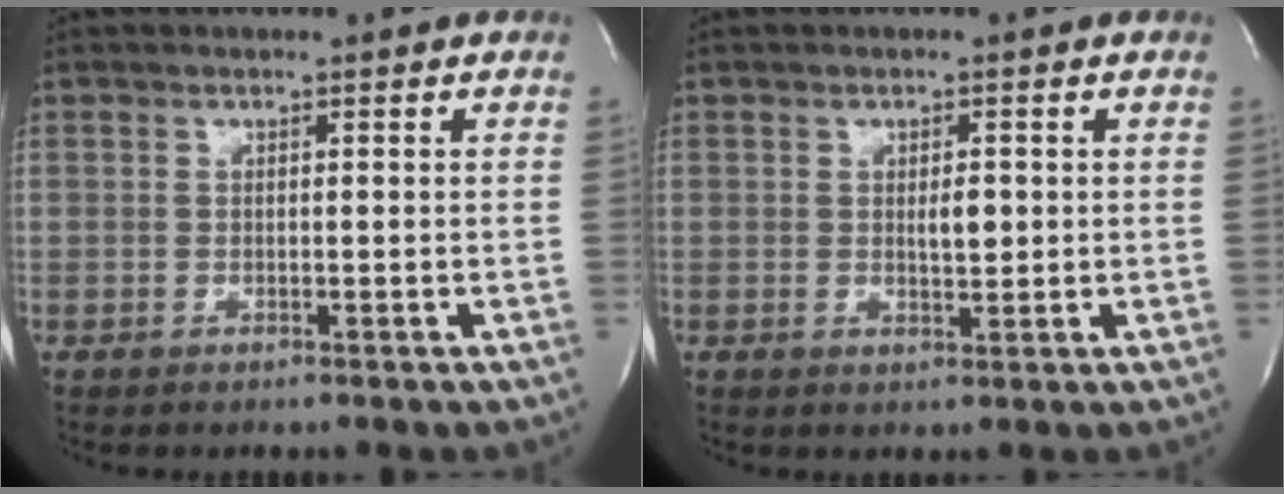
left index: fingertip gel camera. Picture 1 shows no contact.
{"total": 2.2, "force": [0.4, 0.7, 2.0], "torque": [-0.033, -0.004, 0.009]}